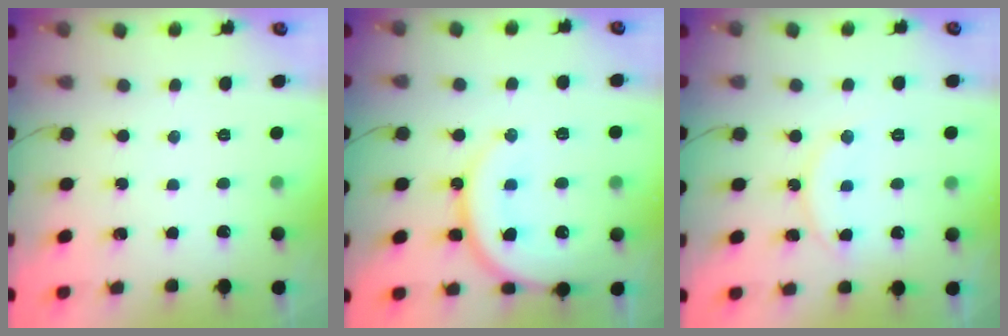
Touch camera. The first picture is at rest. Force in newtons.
{"total": 16.6, "press": 16.5, "slide": 1.7}
{"total": 11.7, "press": 11.7, "slide": 0.8}